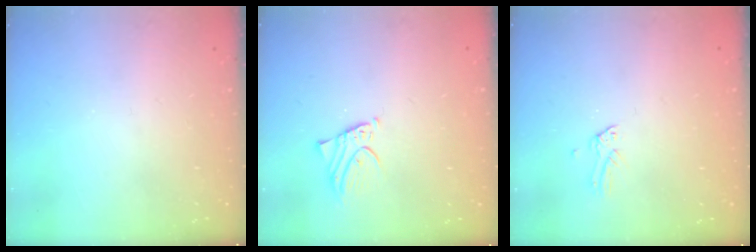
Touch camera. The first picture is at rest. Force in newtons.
{"total": 2.9, "press": 2.9, "slide": 0.2}
{"total": 0.0}